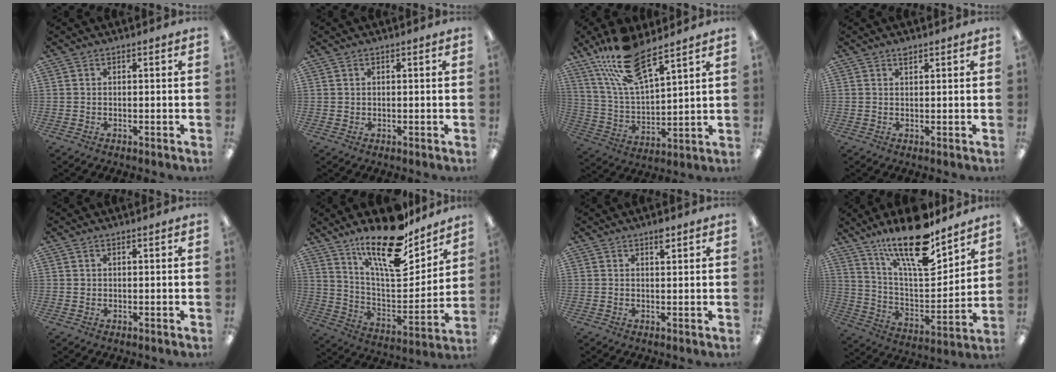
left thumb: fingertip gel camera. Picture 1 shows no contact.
{"total": 0.9, "force": [0.5, 0.7, 0.2], "torque": [-0.006, 0.003, 0.009]}
{"total": 16.5, "force": [12.4, 5.0, 9.6], "torque": [-0.204, -0.049, 0.219]}
{"total": 2.9, "force": [2.2, 0.7, 1.9], "torque": [-0.035, 0.000, 0.036]}
{"total": 0.8, "force": [0.4, 0.6, 0.2], "torque": [-0.006, 0.003, 0.007]}
{"total": 20.8, "force": [15.4, 6.9, 12.1], "torque": [-0.208, -0.103, 0.264]}
{"total": 2.5, "force": [1.8, 0.8, 1.6], "torque": [-0.019, -0.006, 0.028]}
{"total": 20.9, "force": [15.3, 6.6, 12.7], "torque": [-0.221, -0.096, 0.261]}